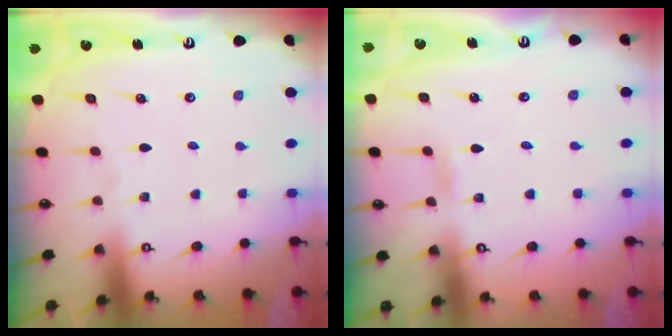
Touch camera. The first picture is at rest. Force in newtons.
{"total": 1.2, "press": 1.1, "slide": 0.2}